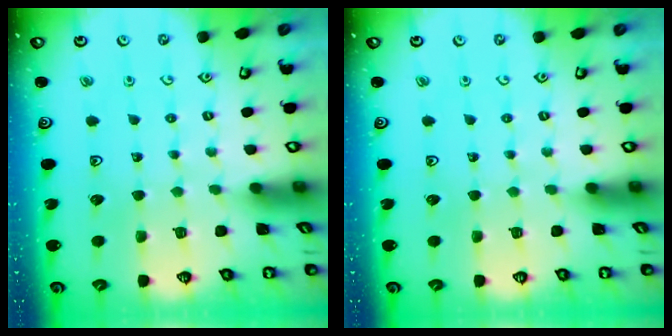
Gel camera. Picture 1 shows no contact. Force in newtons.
{"total": 0.0}